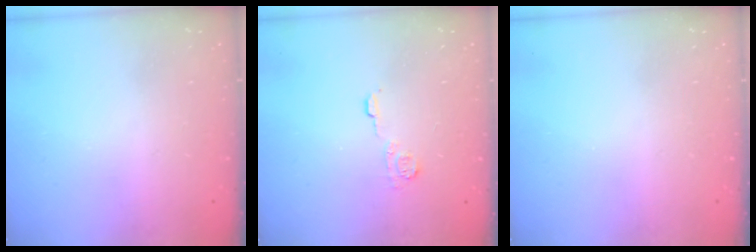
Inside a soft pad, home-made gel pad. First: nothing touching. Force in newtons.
{"total": 6.0, "press": 6.0, "slide": 0.4}
{"total": 0.0}